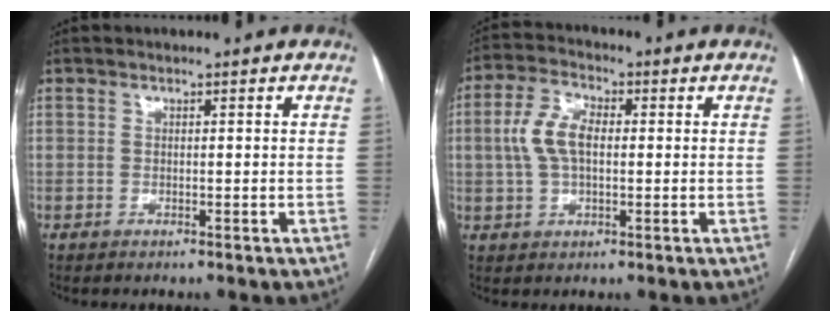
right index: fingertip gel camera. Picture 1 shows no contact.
{"total": 7.6, "force": [0.6, 4.0, 6.4], "torque": [-0.145, 0.020, 0.009]}